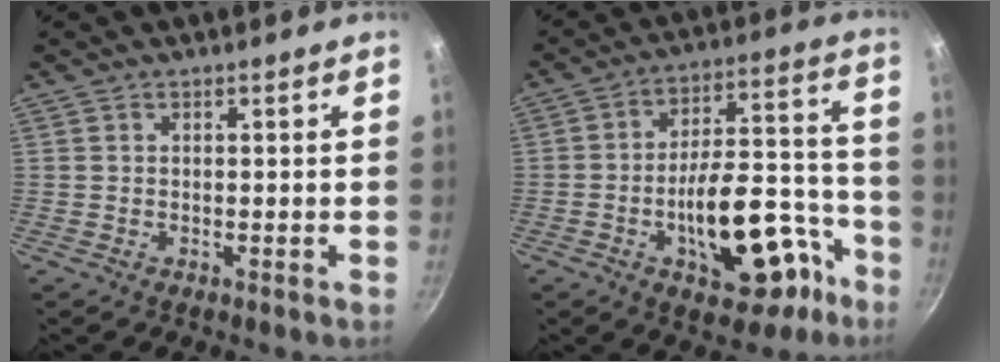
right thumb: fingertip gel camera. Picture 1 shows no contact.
{"total": 20.0, "force": [-8.6, 9.7, 15.2], "torque": [-0.172, 0.074, -0.114]}